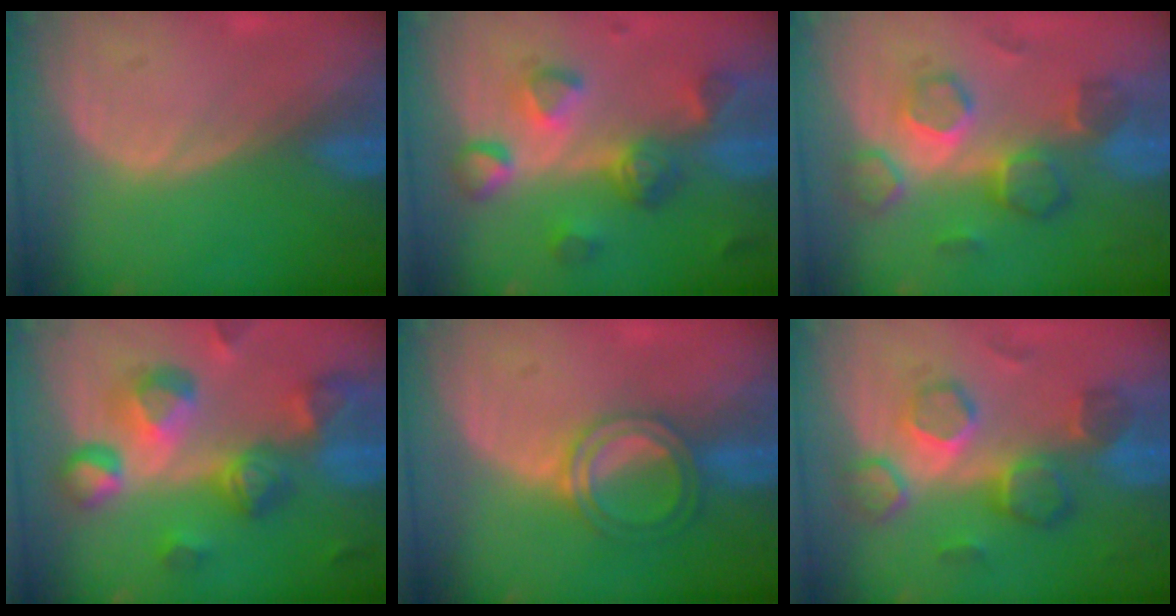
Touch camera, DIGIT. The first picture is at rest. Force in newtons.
{"total": 8.2, "press": 7.7, "slide": 2.7}
{"total": 7.9, "press": 7.7, "slide": 2.1}
{"total": 11.1, "press": 10.0, "slide": 4.9}
{"total": 5.0, "press": 4.6, "slide": 1.9}
{"total": 8.3, "press": 8.1, "slide": 1.8}